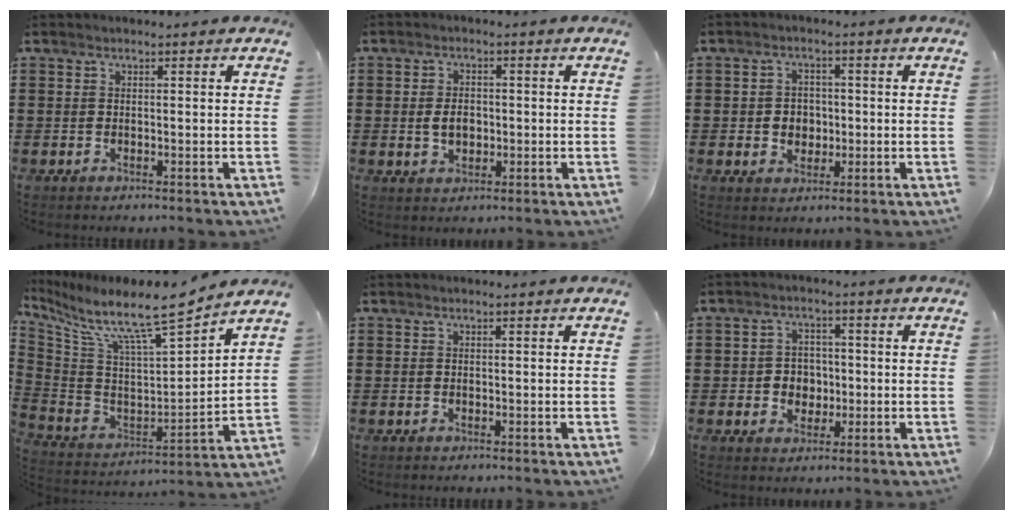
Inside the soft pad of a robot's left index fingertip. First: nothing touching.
{"total": 3.5, "force": [-0.2, 2.3, 2.7], "torque": [-0.046, 0.002, -0.007]}
{"total": 3.5, "force": [-0.4, 3.1, 1.6], "torque": [-0.033, 0.004, -0.014]}
{"total": 10.0, "force": [8.4, 0.5, 5.4], "torque": [-0.142, -0.068, 0.134]}
{"total": 0.0}
{"total": 4.1, "force": [-0.5, 3.8, 1.5], "torque": [-0.035, 0.005, -0.014]}